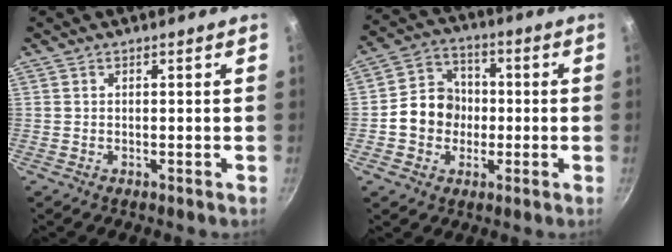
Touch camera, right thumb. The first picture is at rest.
{"total": 10.2, "force": [-1.1, 8.9, 4.8], "torque": [-0.046, 0.022, -0.034]}